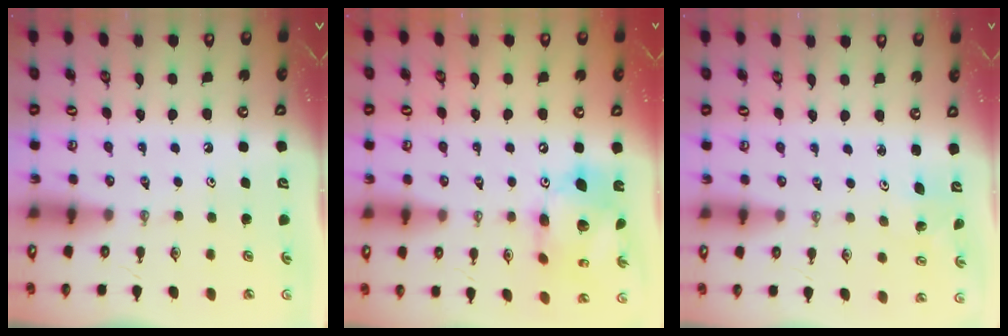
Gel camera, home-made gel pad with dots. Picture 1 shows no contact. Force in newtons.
{"total": 16.2, "press": 16.1, "slide": 1.7}
{"total": 1.3, "press": 1.3, "slide": 0.1}